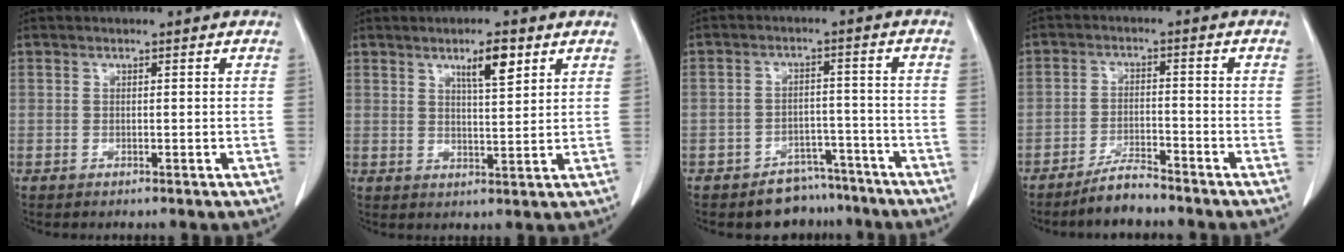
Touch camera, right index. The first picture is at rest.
{"total": 5.1, "force": [2.9, 0.9, 4.1], "torque": [-0.070, -0.001, 0.049]}
{"total": 6.2, "force": [-5.1, 3.6, 0.4], "torque": [0.006, 0.024, -0.075]}
{"total": 4.6, "force": [-4.2, 0.9, 1.7], "torque": [-0.033, -0.006, -0.076]}